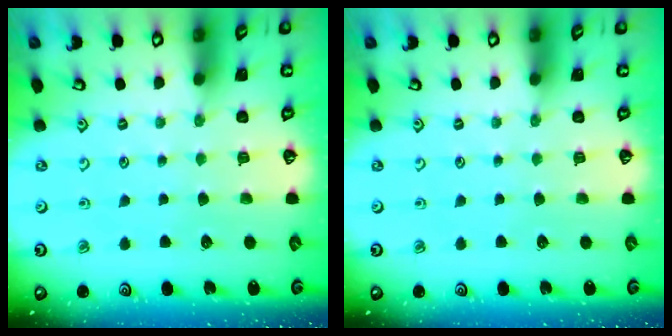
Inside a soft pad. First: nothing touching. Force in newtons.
{"total": 0.0}